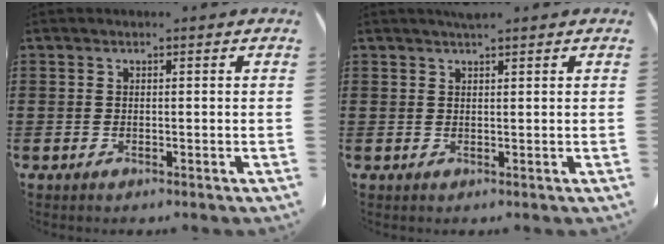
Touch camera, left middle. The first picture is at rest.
{"total": 1.5, "force": [1.2, 0.1, 0.8], "torque": [-0.017, 0.000, 0.023]}